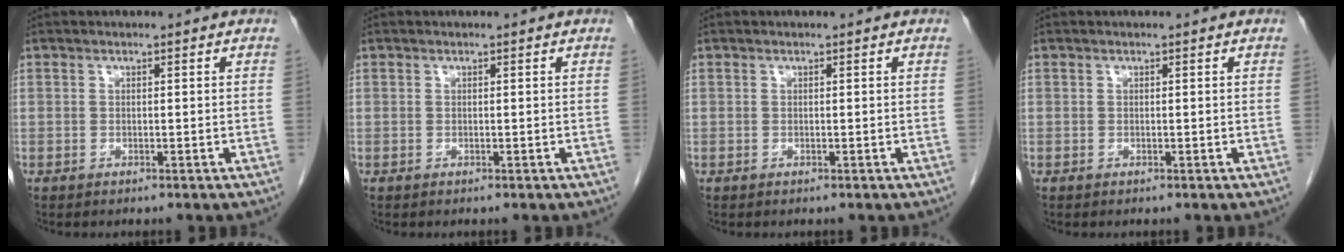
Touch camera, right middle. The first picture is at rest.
{"total": 0.0}
{"total": 0.0}
{"total": 0.0}